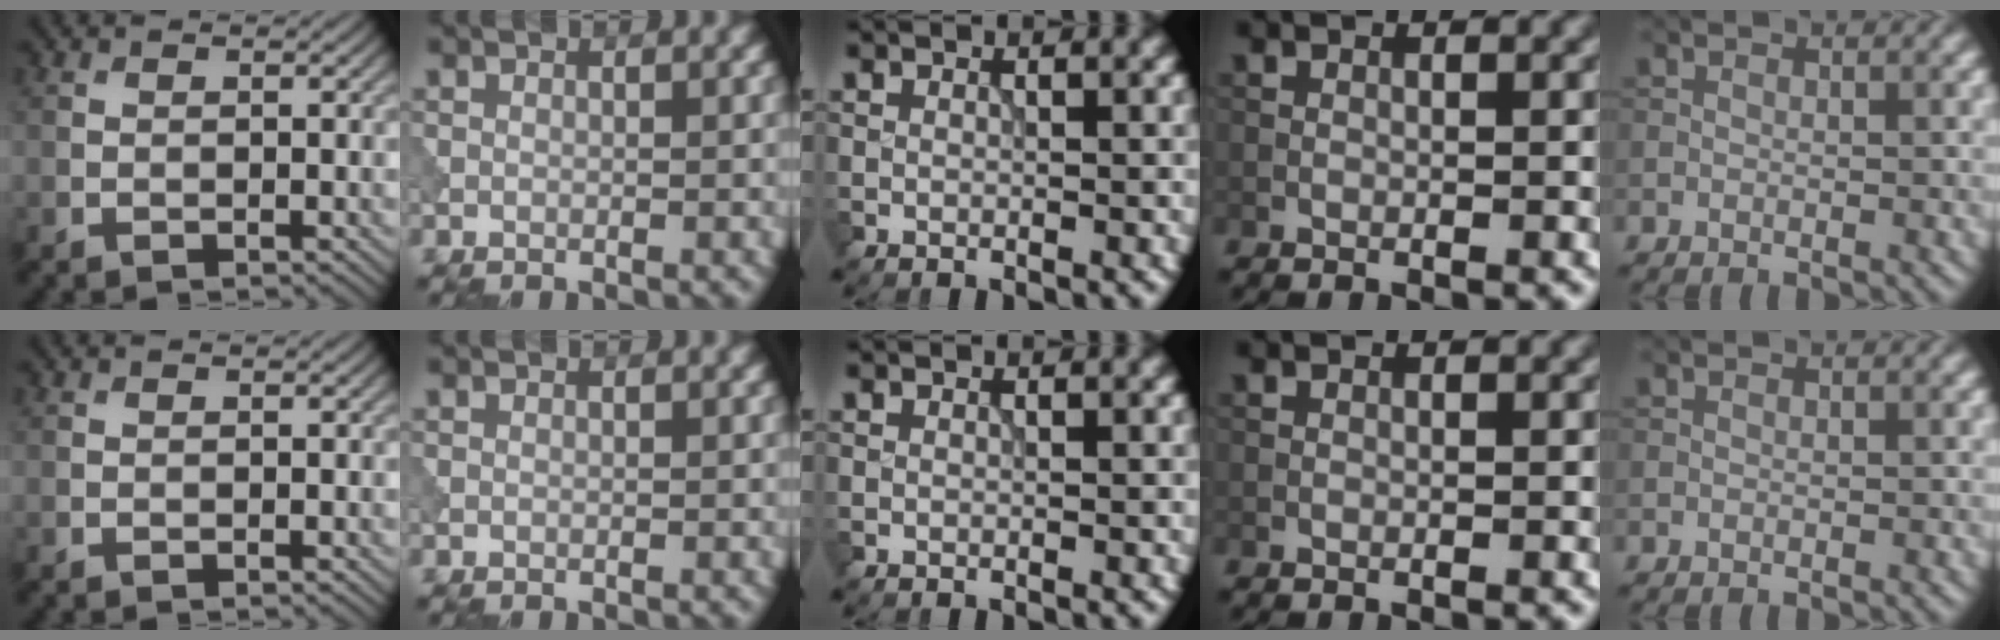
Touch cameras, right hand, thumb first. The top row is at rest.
{}